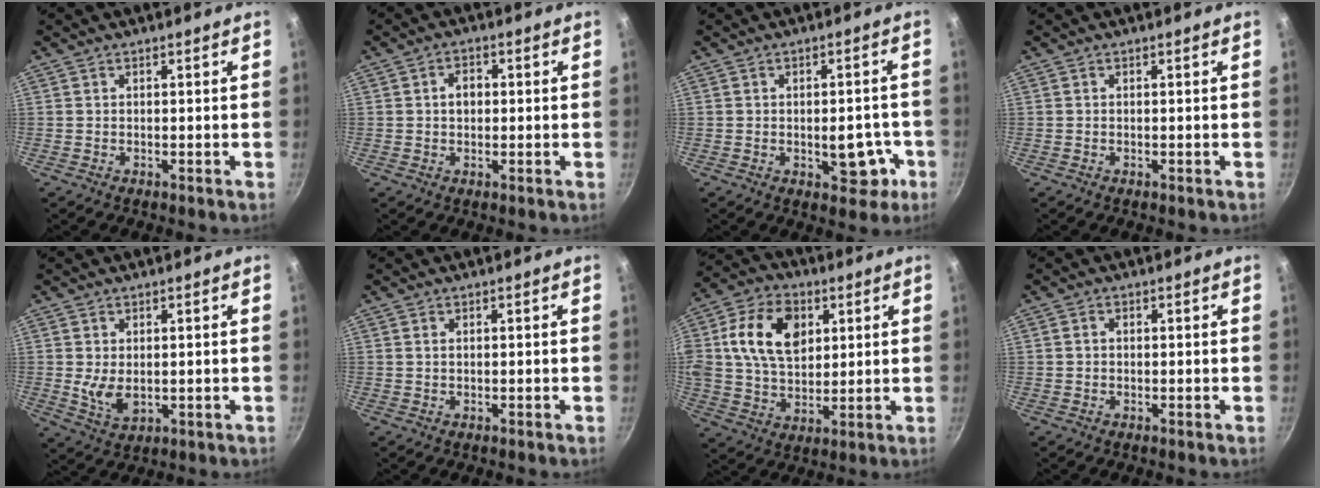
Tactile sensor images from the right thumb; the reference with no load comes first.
{"total": 3.4, "force": [0.3, 2.6, 2.2], "torque": [-0.019, 0.009, 0.003]}
{"total": 7.4, "force": [-2.1, 4.2, 5.7], "torque": [-0.039, 0.015, -0.022]}
{"total": 0.0}
{"total": 5.3, "force": [0.3, 3.2, 4.2], "torque": [-0.078, -0.018, 0.017]}
{"total": 0.8, "force": [0.3, 0.5, 0.6], "torque": [-0.011, 0.001, 0.006]}
{"total": 15.7, "force": [4.2, 10.8, 10.6], "torque": [-0.171, 0.000, 0.068]}
{"total": 1.0, "force": [0.0, 0.8, 0.6], "torque": [-0.010, 0.005, 0.000]}